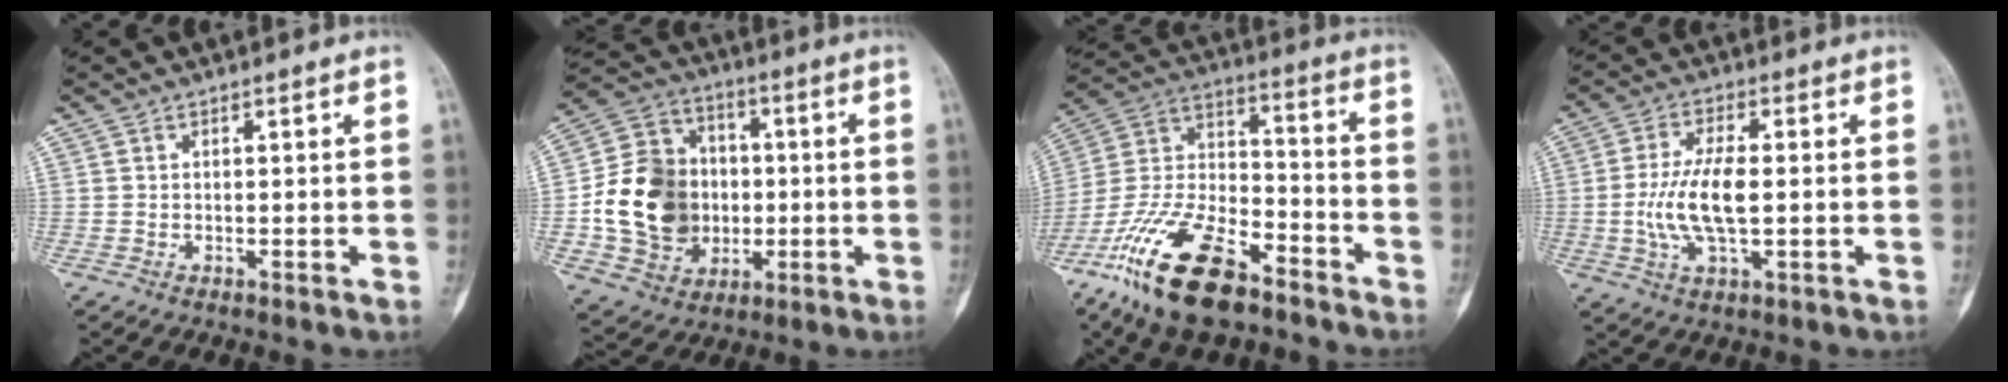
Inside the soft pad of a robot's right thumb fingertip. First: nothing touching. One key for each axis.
{"total": 19.3, "fx": -1.7, "fy": 15.7, "fz": 11.0, "tx": -0.166, "ty": 0.024, "tz": -0.023}
{"total": 22.5, "fx": -14.6, "fy": 9.2, "fz": 14.5, "tx": -0.309, "ty": 0.055, "tz": -0.274}
{"total": 10.2, "fx": -0.8, "fy": 4.1, "fz": 9.2, "tx": -0.192, "ty": 0.004, "tz": -0.015}